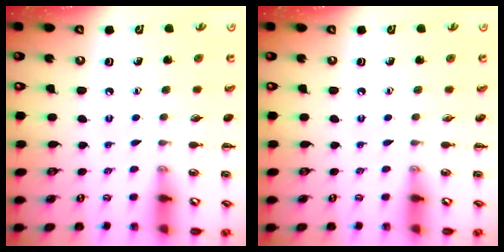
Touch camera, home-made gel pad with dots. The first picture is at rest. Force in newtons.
{"total": 0.0}